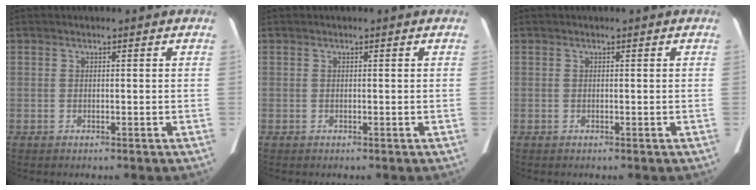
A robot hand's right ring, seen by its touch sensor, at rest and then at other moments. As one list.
[{"total": 0.0}, {"total": 0.0}]